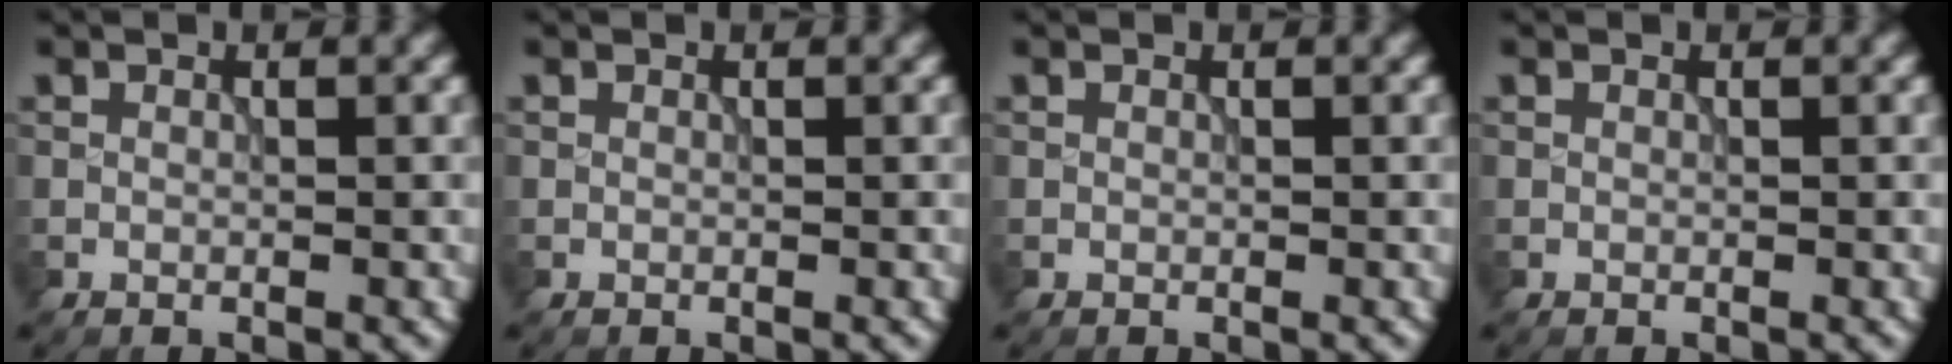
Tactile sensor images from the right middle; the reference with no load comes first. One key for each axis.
{"total": 0.0}
{"total": 0.0}
{"total": 0.0}